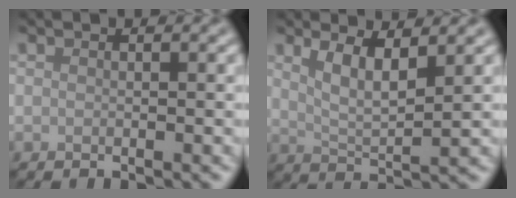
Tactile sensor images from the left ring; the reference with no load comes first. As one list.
[{"total": 3.5, "force": [1.8, 0.9, 2.8], "torque": [-0.055, -0.008, 0.036]}]